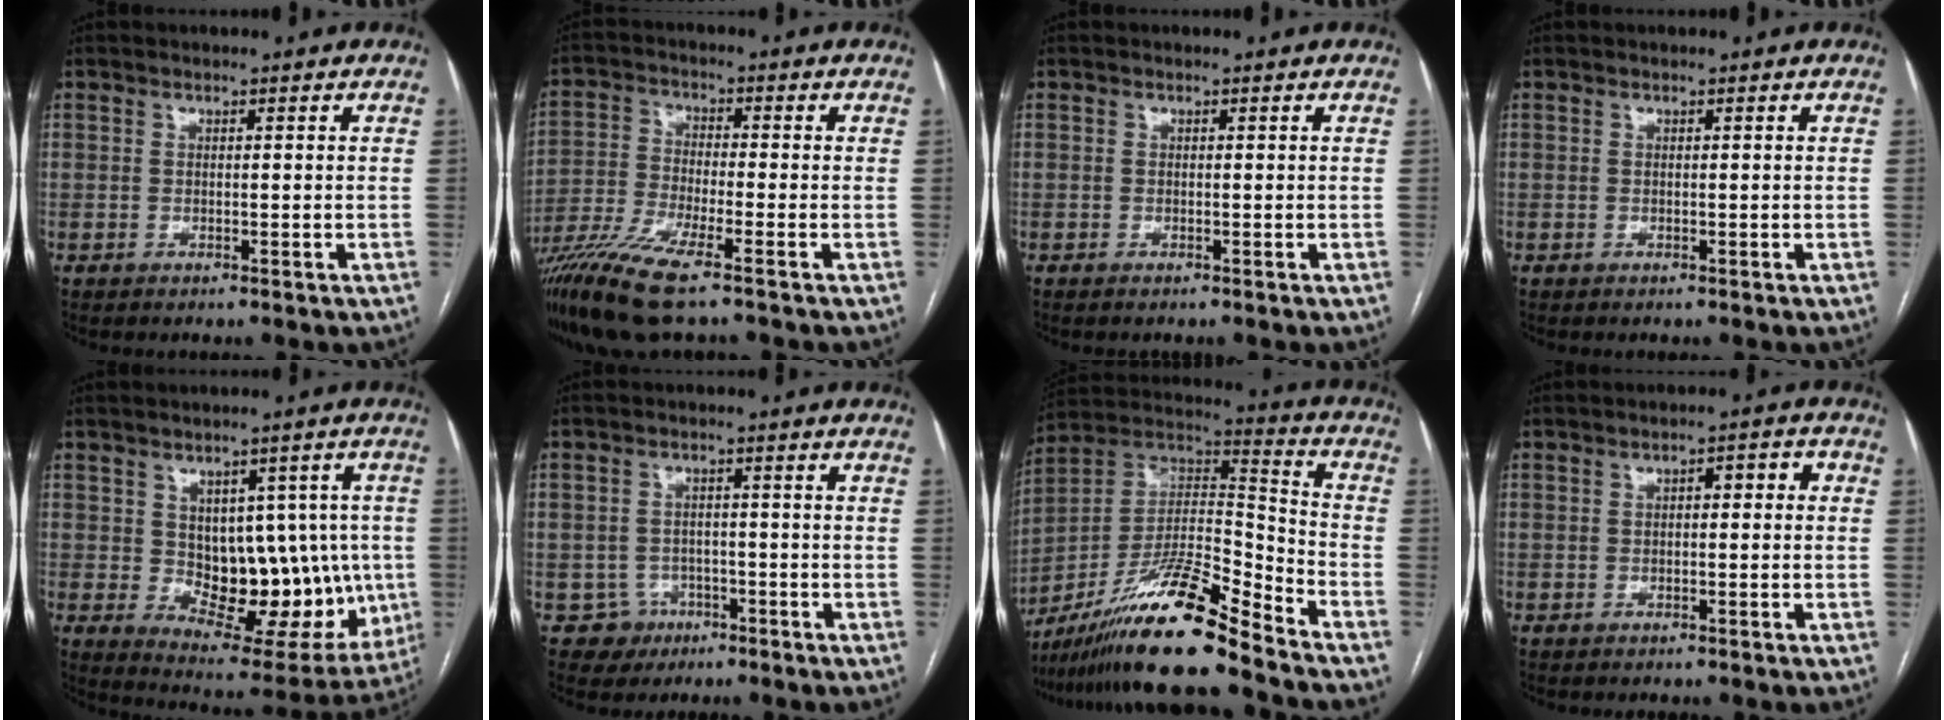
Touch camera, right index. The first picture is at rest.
{"total": 11.7, "force": [-8.1, 0.5, 8.3], "torque": [-0.163, -0.027, -0.151]}
{"total": 0.0}
{"total": 0.0}
{"total": 16.2, "force": [-0.6, 8.8, 13.6], "torque": [-0.161, 0.012, 0.019]}
{"total": 4.2, "force": [-1.9, 3.7, -0.4], "torque": [0.016, 0.016, -0.026]}
{"total": 18.9, "force": [-14.3, 0.8, 12.3], "torque": [-0.240, 0.004, -0.259]}
{"total": 2.9, "force": [0.1, 1.1, 2.6], "torque": [-0.036, 0.018, 0.000]}